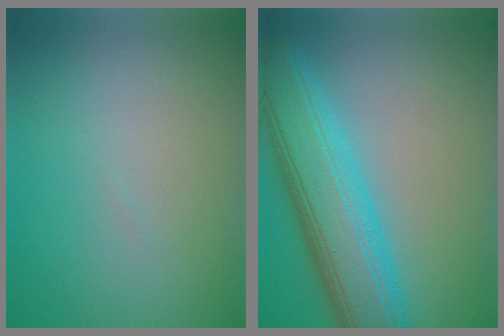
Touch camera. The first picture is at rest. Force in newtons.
{"total": 9.9, "press": 9.9, "slide": 0.2}